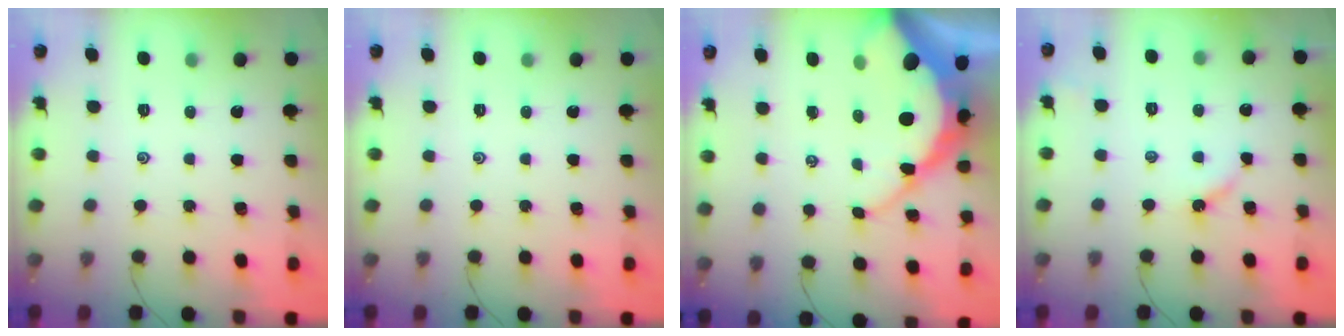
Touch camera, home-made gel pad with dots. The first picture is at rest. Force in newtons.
{"total": 0.0}
{"total": 15.1, "press": 15.1, "slide": 1.2}
{"total": 3.4, "press": 3.4, "slide": 0.3}